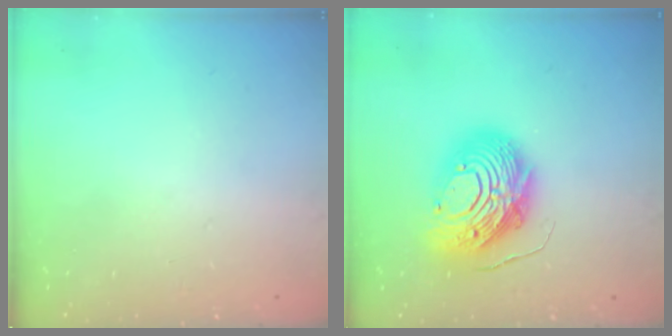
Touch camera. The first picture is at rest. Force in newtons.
{"total": 15.2, "press": 15.1, "slide": 1.3}